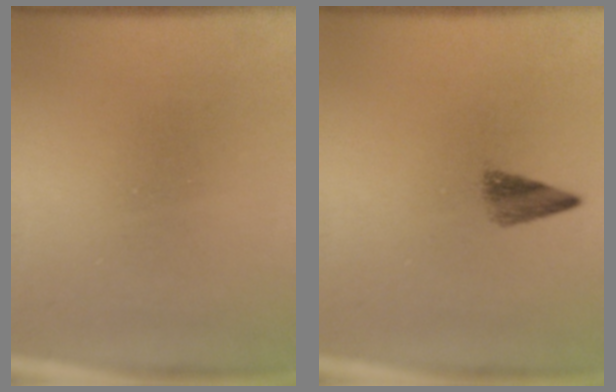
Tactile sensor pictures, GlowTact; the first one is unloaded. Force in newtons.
{"total": 2.7}